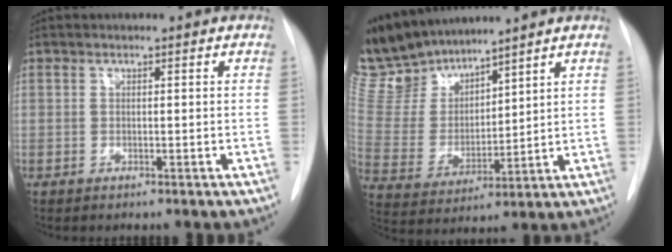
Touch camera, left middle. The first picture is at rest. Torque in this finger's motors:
{"motor_torque": [0.43, -0.28, 1.05, 0.15]}